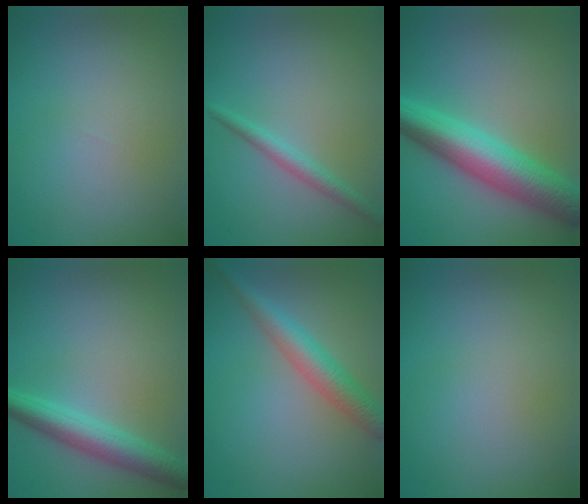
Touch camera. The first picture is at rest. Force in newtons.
{"total": 1.8, "press": 1.8, "slide": 0.1}
{"total": 7.7, "press": 7.7, "slide": 0.1}
{"total": 4.2, "press": 4.2, "slide": 0.1}
{"total": 3.9, "press": 3.9, "slide": 0.1}
{"total": 0.0}